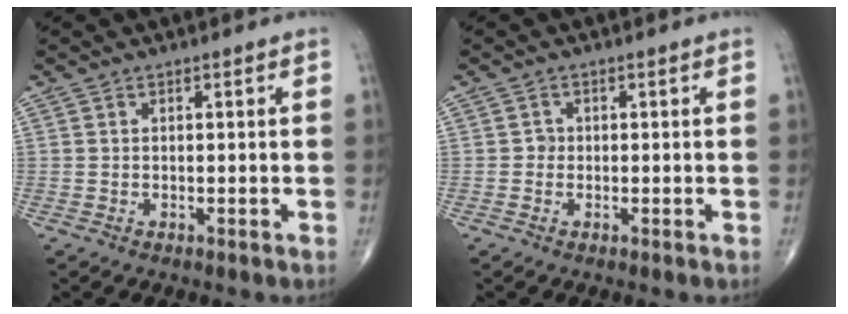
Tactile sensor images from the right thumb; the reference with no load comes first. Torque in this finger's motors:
{"motor_torque": [0.15, 0.40, 0.40, 0.11, -0.06]}